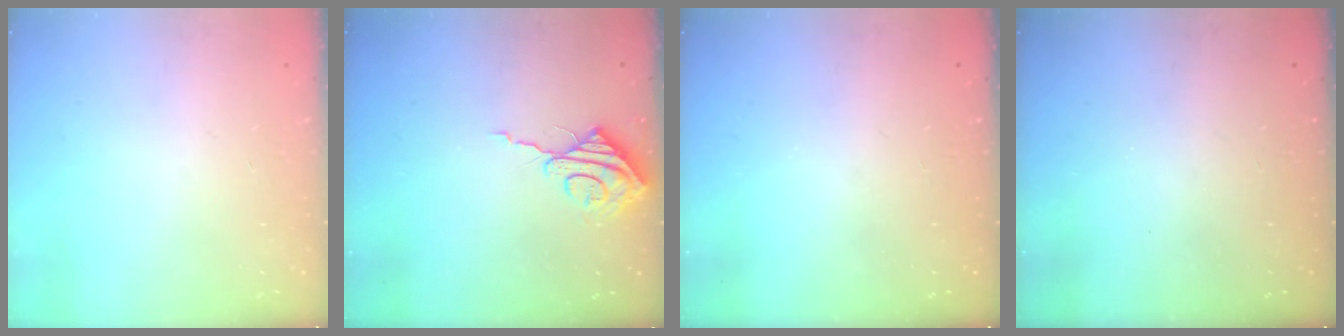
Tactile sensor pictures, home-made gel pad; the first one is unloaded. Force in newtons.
{"total": 8.7, "press": 8.7, "slide": 0.6}
{"total": 0.0}
{"total": 0.0}